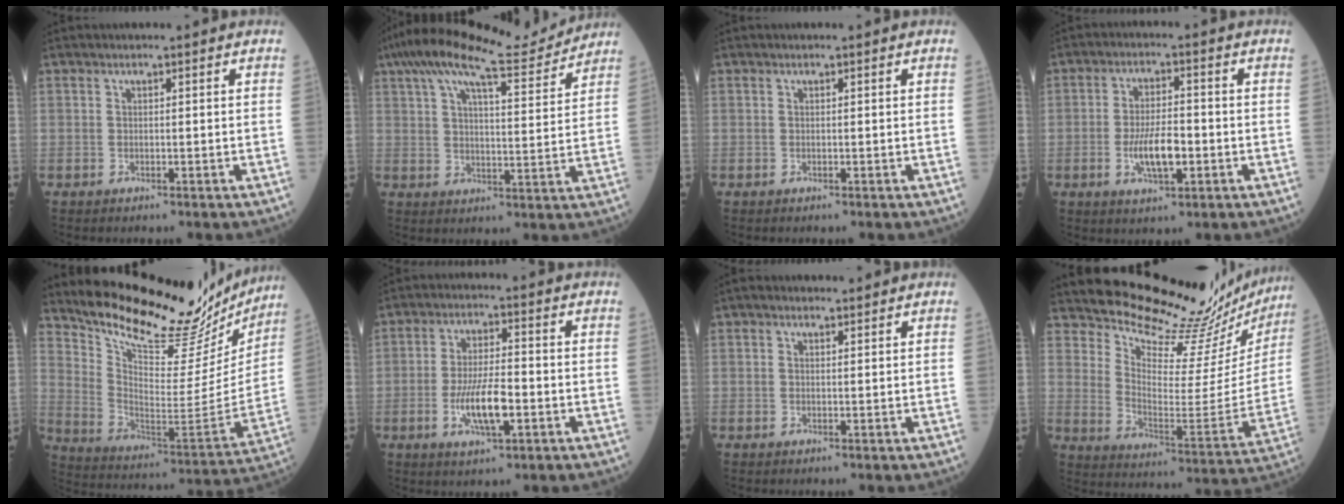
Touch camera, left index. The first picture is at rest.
{"total": 14.1, "force": [12.5, 1.2, 6.4], "torque": [-0.119, 0.020, 0.185]}
{"total": 0.0}
{"total": 6.7, "force": [-2.1, 2.2, 6.0], "torque": [-0.118, -0.005, -0.036]}
{"total": 26.1, "force": [23.9, 5.7, 8.8], "torque": [-0.144, -0.082, 0.332]}
{"total": 7.4, "force": [-2.5, 2.0, 6.7], "torque": [-0.134, -0.007, -0.043]}
{"total": 0.8, "force": [0.6, 0.5, 0.3], "torque": [-0.011, 0.007, 0.008]}
{"total": 23.0, "force": [22.3, 2.8, 4.8], "torque": [-0.083, -0.124, 0.285]}